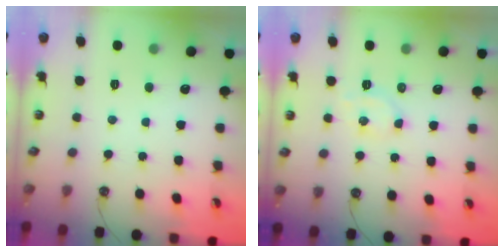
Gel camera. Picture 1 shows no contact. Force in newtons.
{"total": 4.0, "press": 3.9, "slide": 0.7}